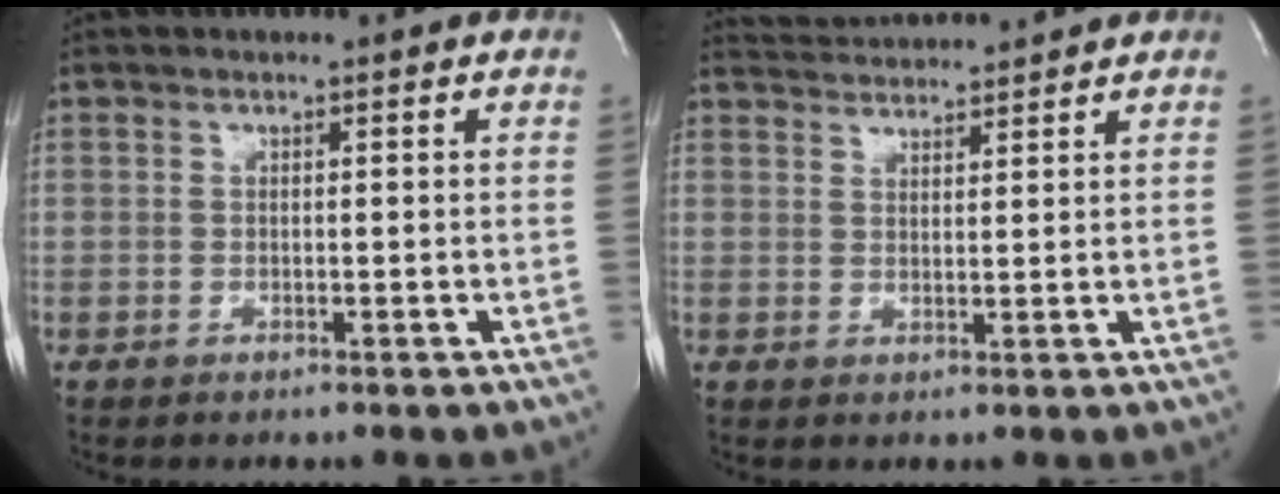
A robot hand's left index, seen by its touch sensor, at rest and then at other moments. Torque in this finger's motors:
{"motor_torque": [0.22, -0.52, -0.15, -0.01]}